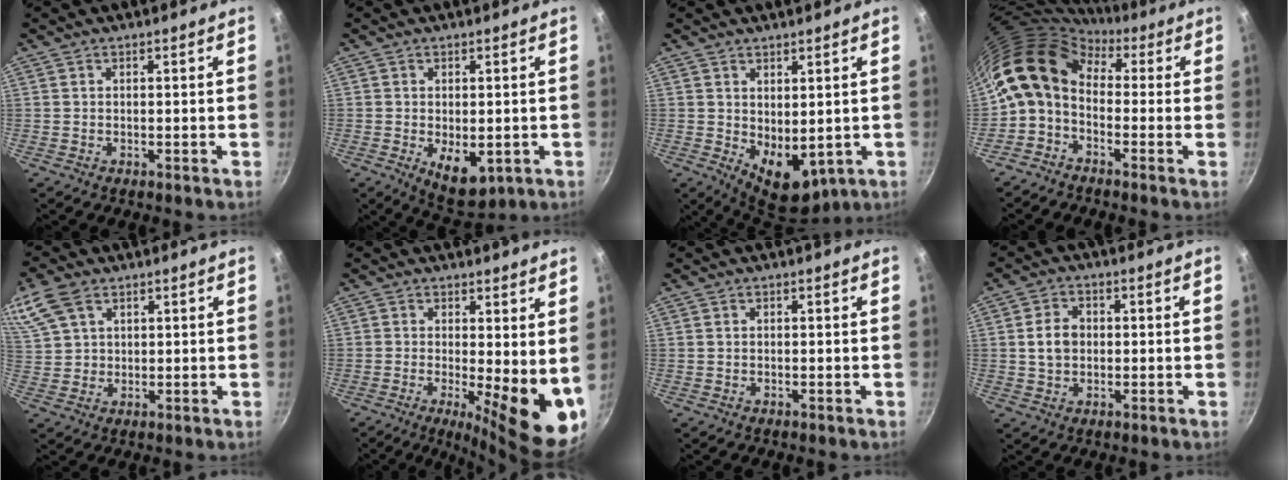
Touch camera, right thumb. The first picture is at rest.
{"total": 7.5, "force": [-1.5, 4.2, 6.0], "torque": [-0.075, -0.011, -0.007]}
{"total": 8.5, "force": [0.5, 5.3, 6.6], "torque": [-0.071, -0.024, 0.026]}
{"total": 10.9, "force": [1.1, 7.6, 7.7], "torque": [-0.137, 0.027, -0.005]}
{"total": 9.5, "force": [5.1, 6.2, 5.1], "torque": [-0.097, 0.004, 0.106]}
{"total": 12.5, "force": [-0.5, 4.1, 11.8], "torque": [-0.129, -0.022, 0.000]}
{"total": 0.0}
{"total": 5.5, "force": [0.3, 4.3, 3.5], "torque": [-0.047, 0.010, 0.001]}